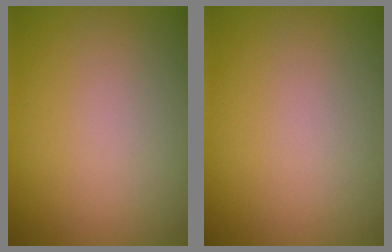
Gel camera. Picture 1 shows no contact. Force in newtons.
{"total": 0.0}